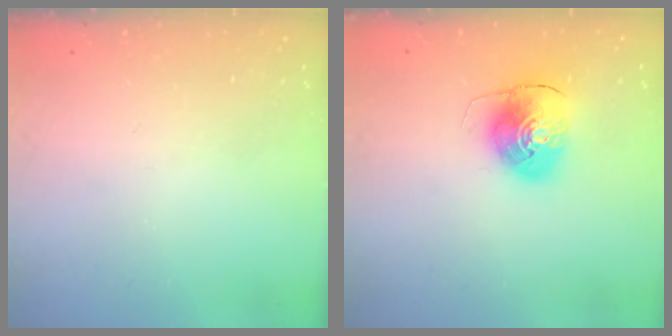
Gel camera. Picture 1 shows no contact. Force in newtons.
{"total": 9.2, "press": 9.0, "slide": 1.5}